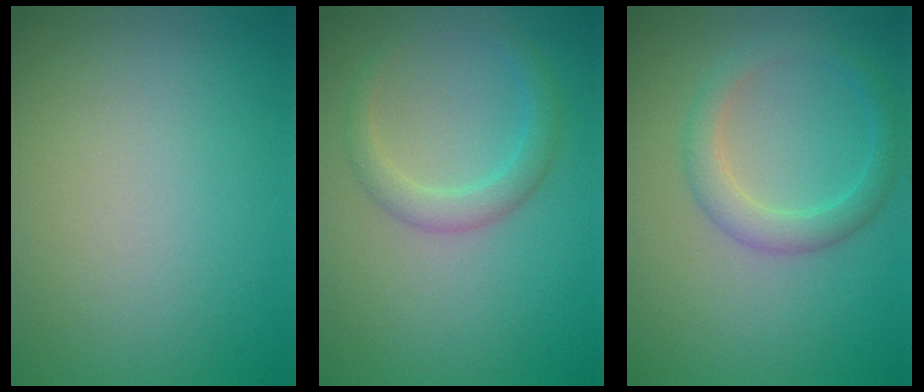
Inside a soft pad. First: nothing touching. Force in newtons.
{"total": 2.4, "press": 2.4, "slide": 0.2}
{"total": 2.7, "press": 2.7, "slide": 0.1}